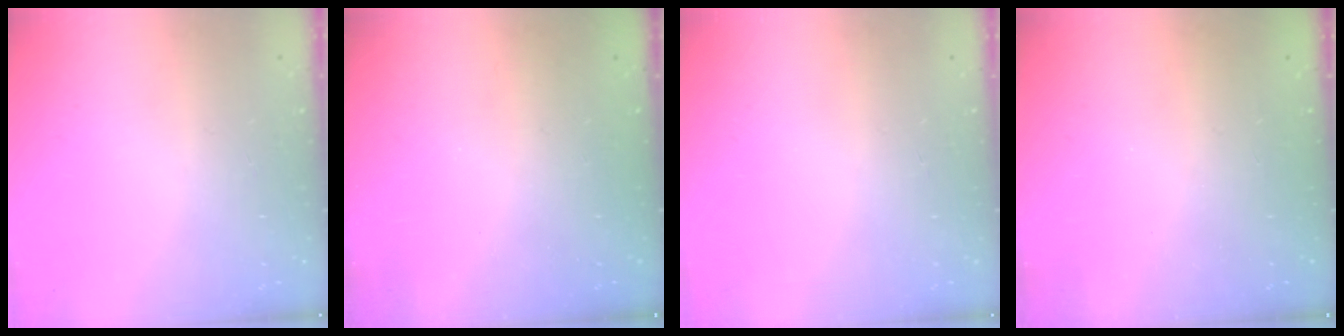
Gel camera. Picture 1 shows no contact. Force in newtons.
{"total": 2.3, "press": 2.2, "slide": 0.7}
{"total": 0.0}
{"total": 2.5, "press": 2.4, "slide": 0.7}